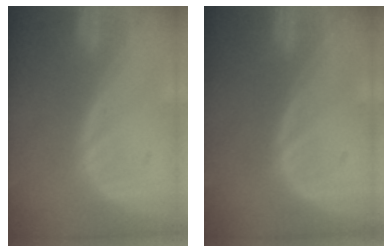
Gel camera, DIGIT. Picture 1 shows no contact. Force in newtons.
{"total": 0.0}